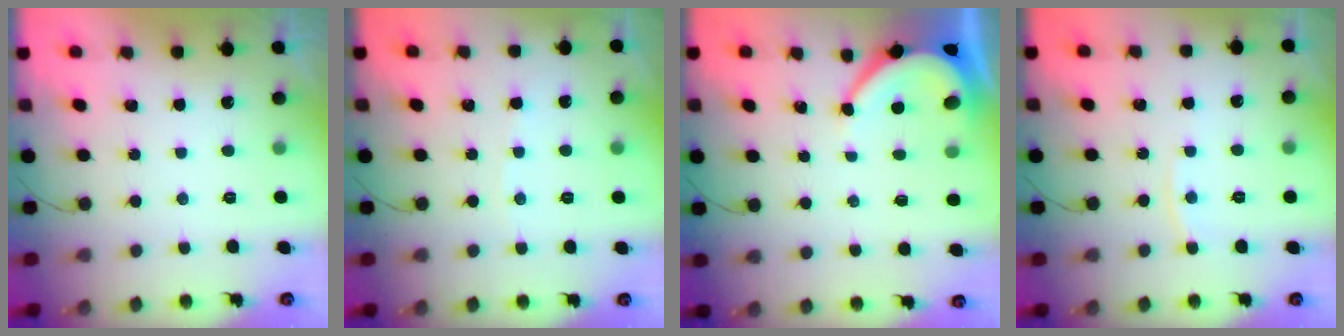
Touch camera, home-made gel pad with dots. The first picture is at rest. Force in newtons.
{"total": 1.0, "press": 0.9, "slide": 0.2}
{"total": 6.0, "press": 6.0, "slide": 0.5}
{"total": 4.3, "press": 4.3, "slide": 0.5}